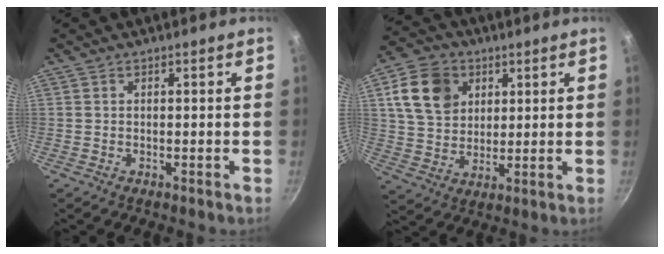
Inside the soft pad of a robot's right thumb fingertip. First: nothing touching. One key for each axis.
{"total": 12.6, "fx": 4.4, "fy": 9.8, "fz": 6.6, "tx": -0.097, "ty": -0.003, "tz": 0.080}